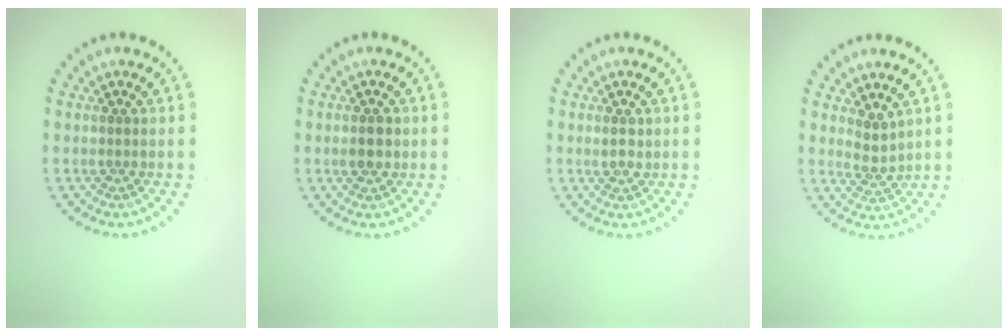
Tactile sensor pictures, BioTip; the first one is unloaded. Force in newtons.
{"total": 2.2, "press": 2.2, "slide": 0.0}
{"total": 1.2, "press": 1.2, "slide": 0.3}
{"total": 1.9, "press": 1.4, "slide": 1.2}